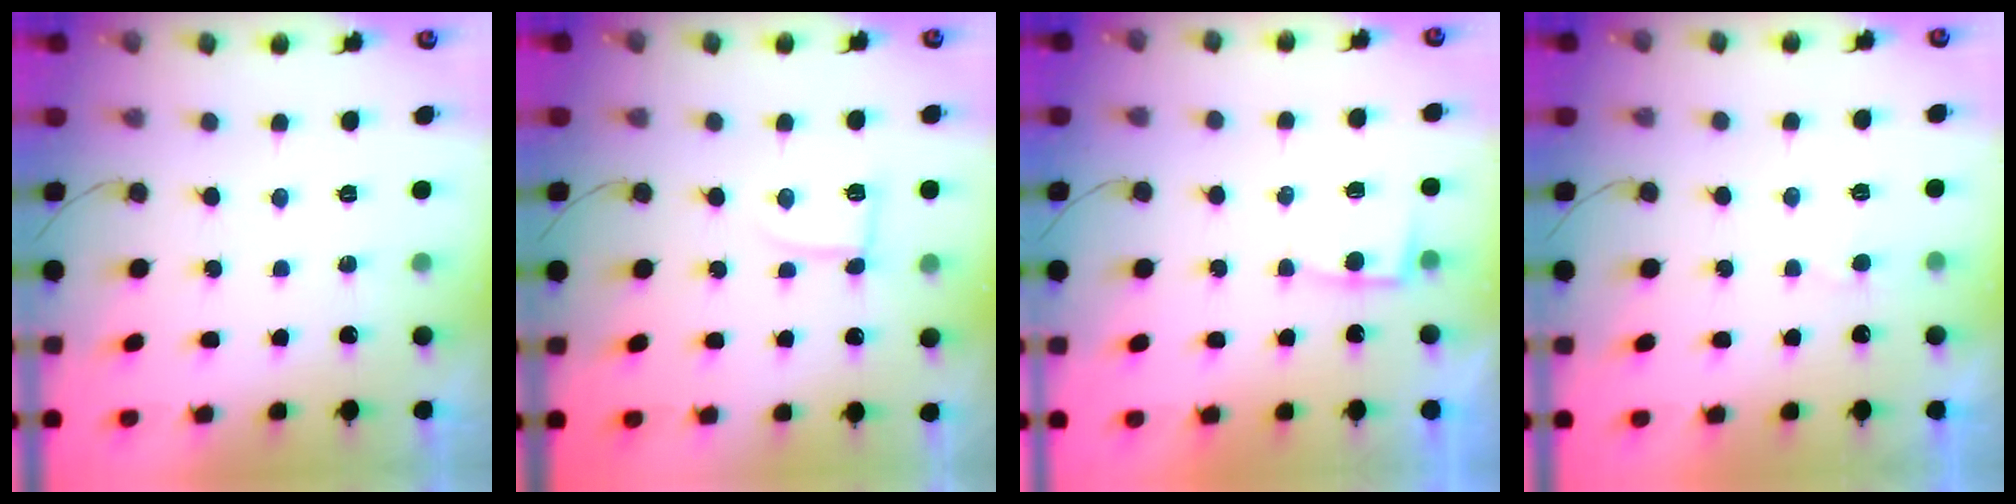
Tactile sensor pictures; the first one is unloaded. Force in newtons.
{"total": 5.0, "press": 4.9, "slide": 0.6}
{"total": 4.0, "press": 4.0, "slide": 0.4}
{"total": 2.9, "press": 2.8, "slide": 0.3}